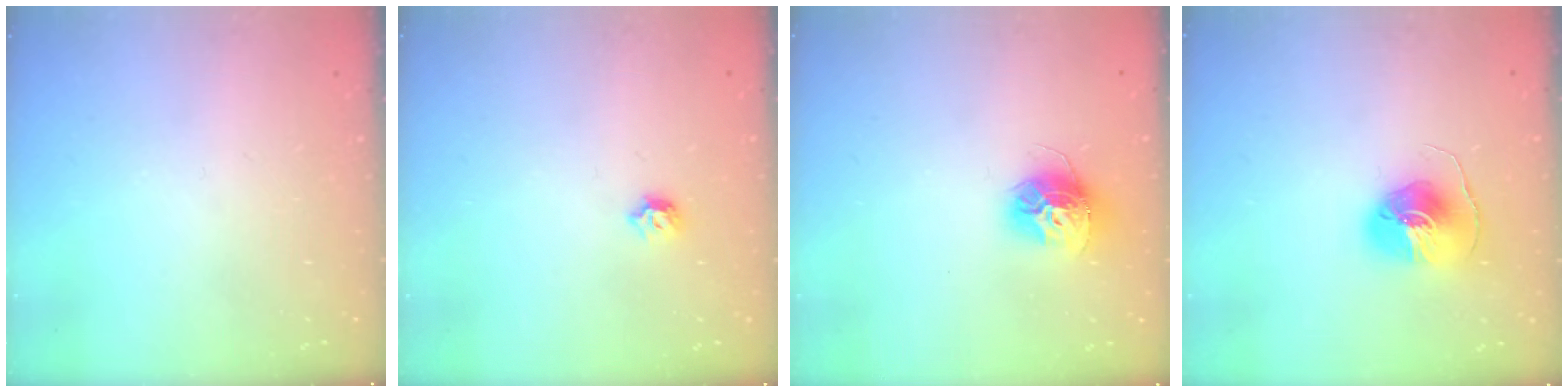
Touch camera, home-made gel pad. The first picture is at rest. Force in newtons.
{"total": 6.1, "press": 6.0, "slide": 1.1}
{"total": 12.1, "press": 12.0, "slide": 1.0}
{"total": 9.6, "press": 9.6, "slide": 0.8}